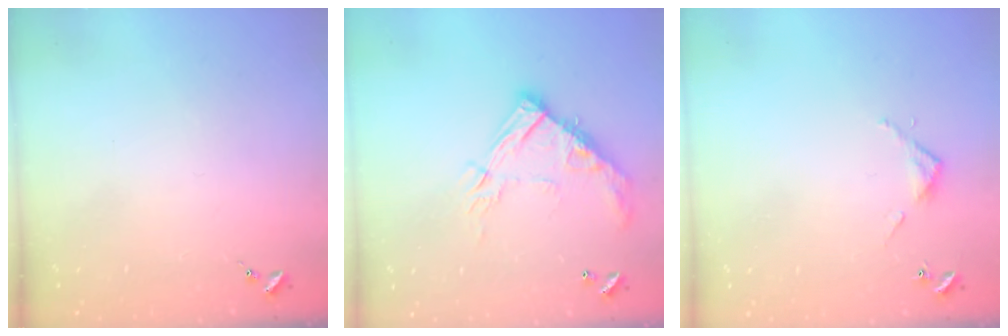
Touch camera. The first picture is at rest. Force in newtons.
{"total": 15.6, "press": 15.6, "slide": 1.2}
{"total": 3.2, "press": 3.2, "slide": 0.2}